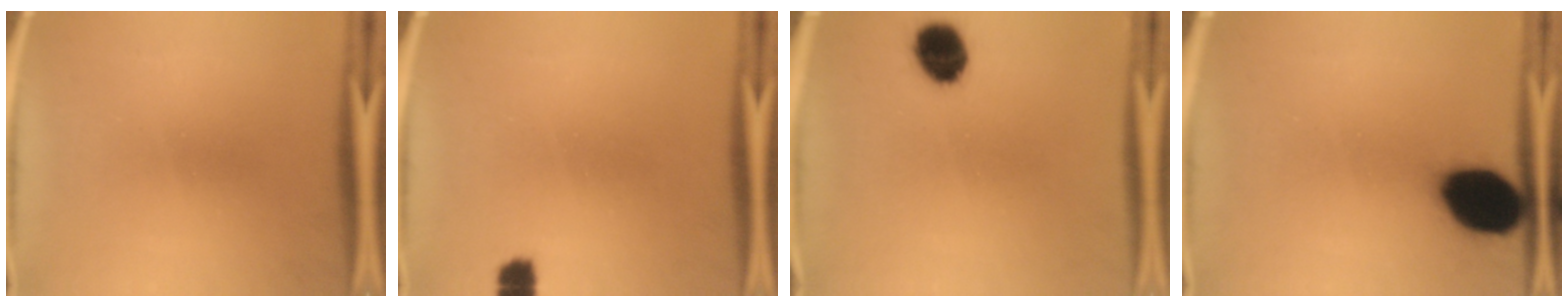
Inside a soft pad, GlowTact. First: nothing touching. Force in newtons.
{"total": 2.2}
{"total": 9.1}
{"total": 18.1}